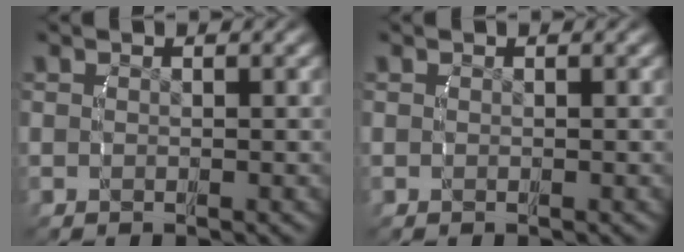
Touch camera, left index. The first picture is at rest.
{"total": 0.0}